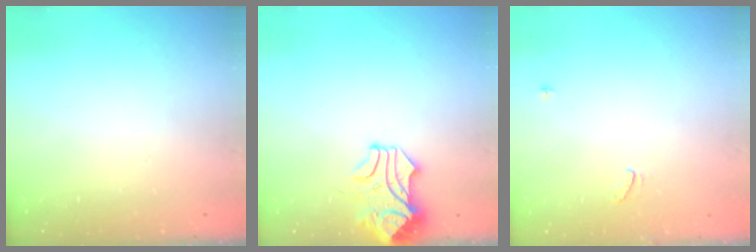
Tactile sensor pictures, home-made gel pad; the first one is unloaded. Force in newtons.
{"total": 1.4, "press": 1.4, "slide": 0.0}
{"total": 1.5, "press": 1.2, "slide": 1.0}